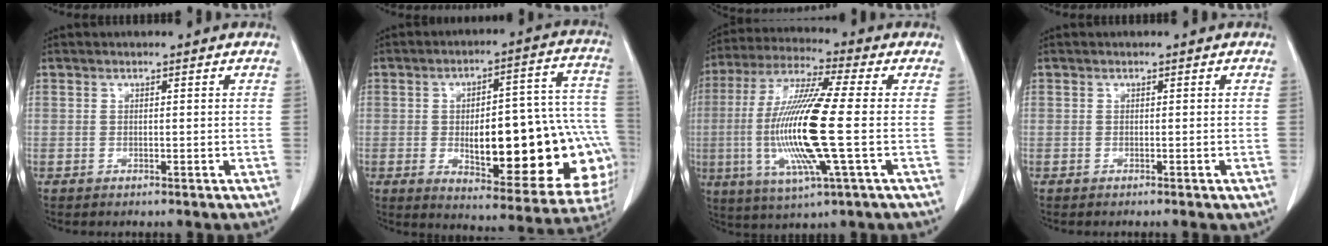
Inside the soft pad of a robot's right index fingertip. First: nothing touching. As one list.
[{"total": 25.8, "force": [-4.5, 8.4, 24.0], "torque": [-0.231, 0.035, -0.033]}, {"total": 17.0, "force": [-2.1, 0.7, 16.8], "torque": [-0.349, -0.010, -0.046]}, {"total": 0.7, "force": [-0.6, 0.1, 0.4], "torque": [-0.007, -0.002, -0.007]}]